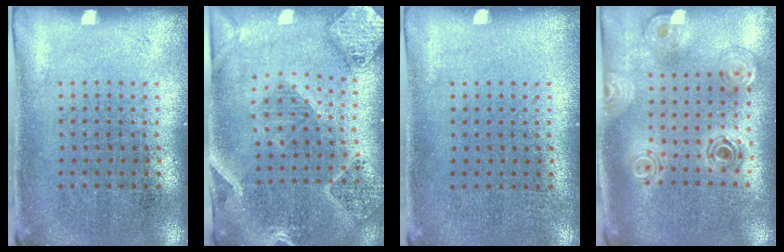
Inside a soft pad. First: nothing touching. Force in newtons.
{"total": 2.7, "press": 2.4, "slide": 1.2}
{"total": 0.0}
{"total": 1.3, "press": 1.2, "slide": 0.5}